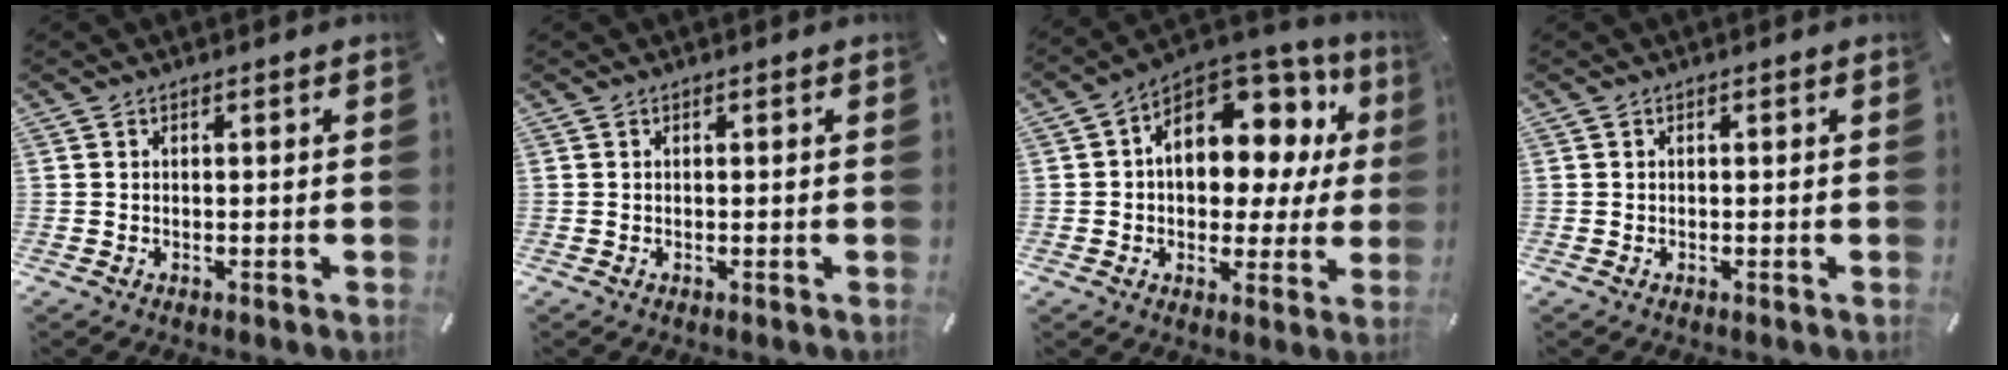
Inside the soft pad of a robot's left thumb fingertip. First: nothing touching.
{"total": 0.0}
{"total": 13.5, "force": [4.7, 9.1, 8.8], "torque": [-0.116, -0.043, 0.082]}
{"total": 0.0}